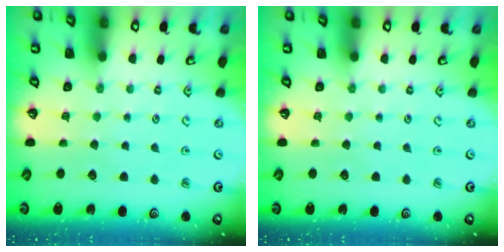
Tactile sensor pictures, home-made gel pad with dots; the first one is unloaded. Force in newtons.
{"total": 0.0}